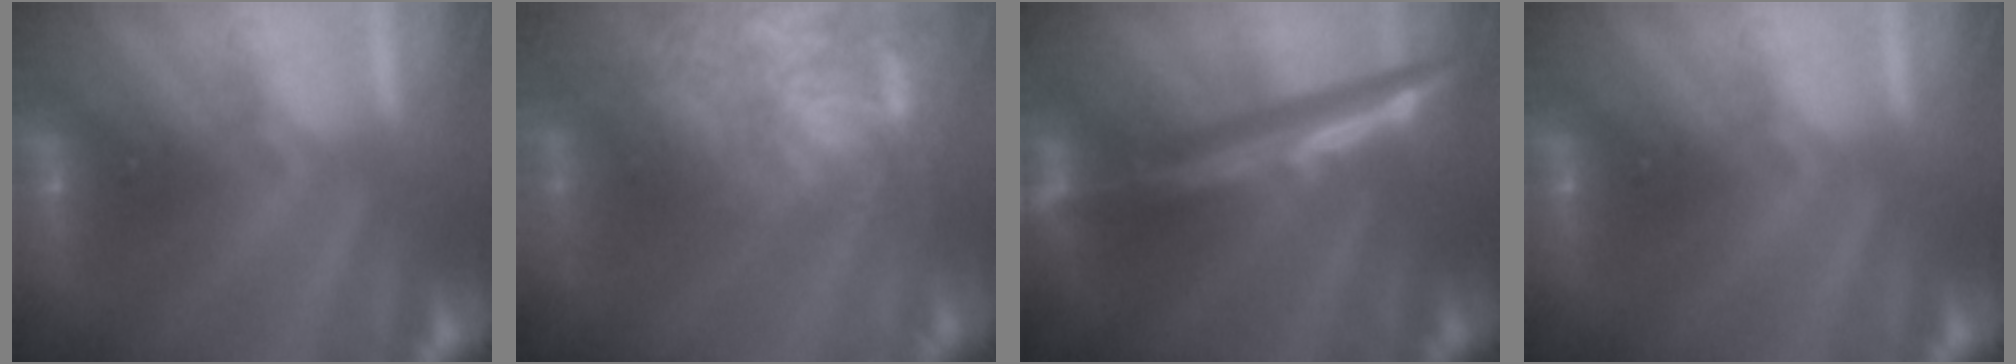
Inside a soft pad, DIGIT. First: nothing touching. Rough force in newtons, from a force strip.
{"total": 8.7}
{"total": 2.8}
{"total": 0.0}